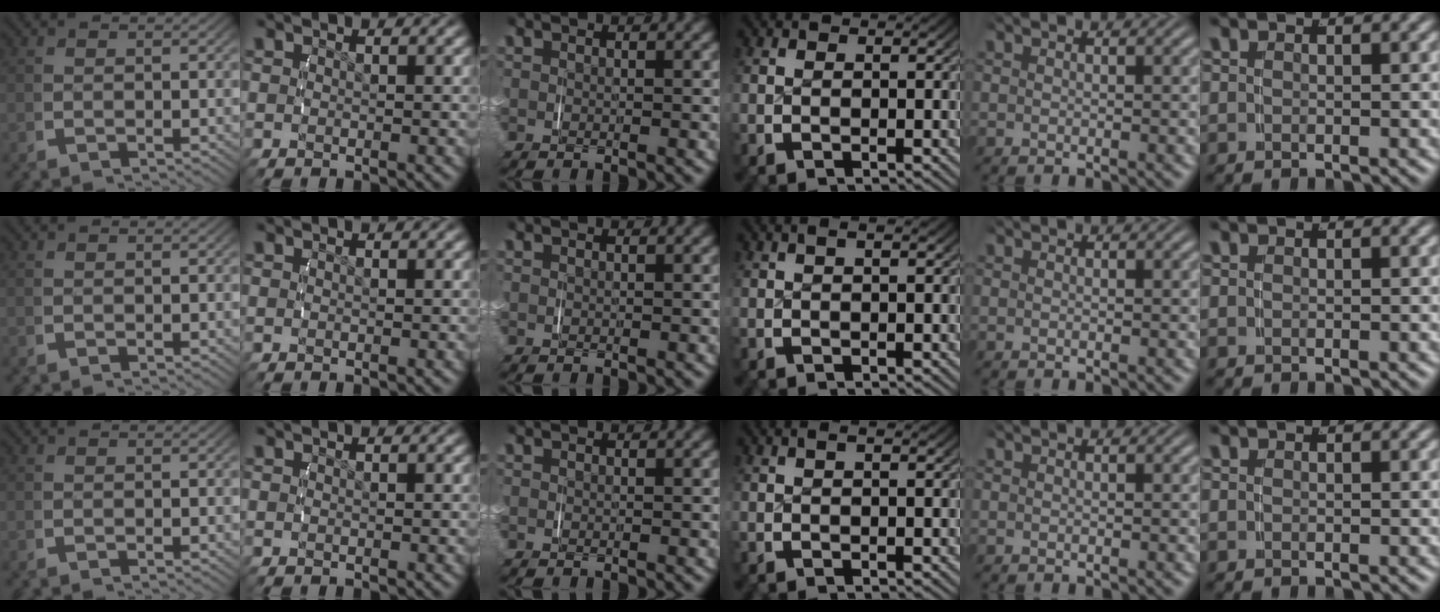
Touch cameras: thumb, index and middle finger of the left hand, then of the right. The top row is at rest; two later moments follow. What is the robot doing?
{"motion": "lift_and_place", "object": "small bumper sticker"}